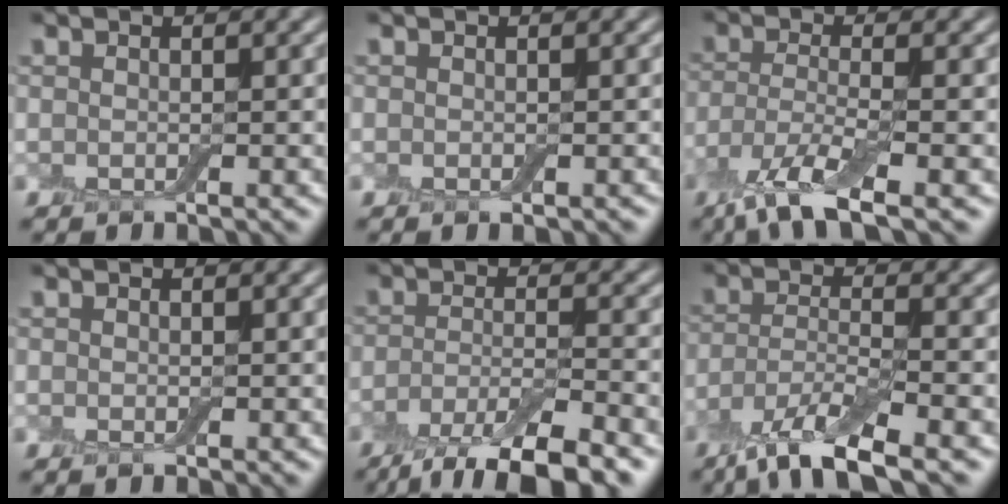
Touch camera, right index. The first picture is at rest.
{"total": 0.6, "force": [-0.2, 0.1, 0.5], "torque": [-0.008, -0.002, -0.002]}
{"total": 5.7, "force": [-3.6, 1.2, 4.2], "torque": [-0.089, -0.013, -0.077]}
{"total": 0.5, "force": [0.2, 0.3, 0.4], "torque": [-0.003, -0.001, 0.004]}
{"total": 7.1, "force": [-4.7, 1.8, 5.1], "torque": [-0.077, -0.005, -0.087]}
{"total": 6.4, "force": [-4.4, 1.5, 4.3], "torque": [-0.083, -0.010, -0.089]}